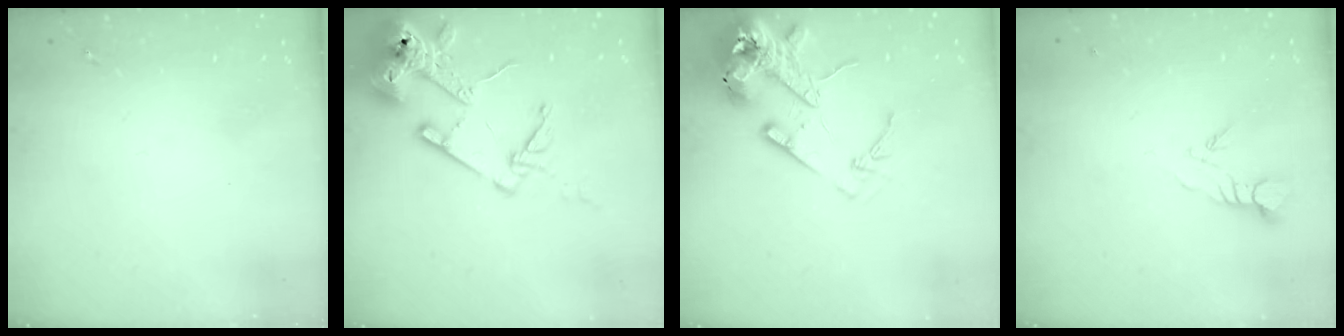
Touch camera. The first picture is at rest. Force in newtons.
{"total": 17.2, "press": 17.1, "slide": 2.1}
{"total": 14.8, "press": 14.6, "slide": 2.1}
{"total": 3.9, "press": 3.9, "slide": 0.2}